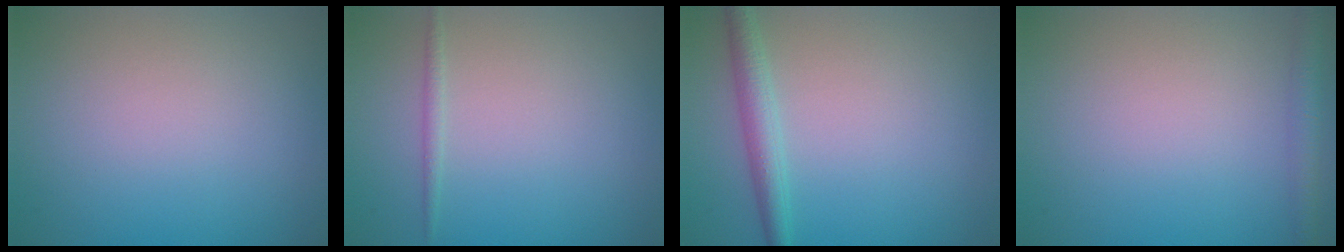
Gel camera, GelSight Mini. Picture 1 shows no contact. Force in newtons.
{"total": 0.8, "press": 0.8, "slide": 0.0}
{"total": 2.5, "press": 2.5, "slide": 0.1}
{"total": 2.1, "press": 2.1, "slide": 0.1}